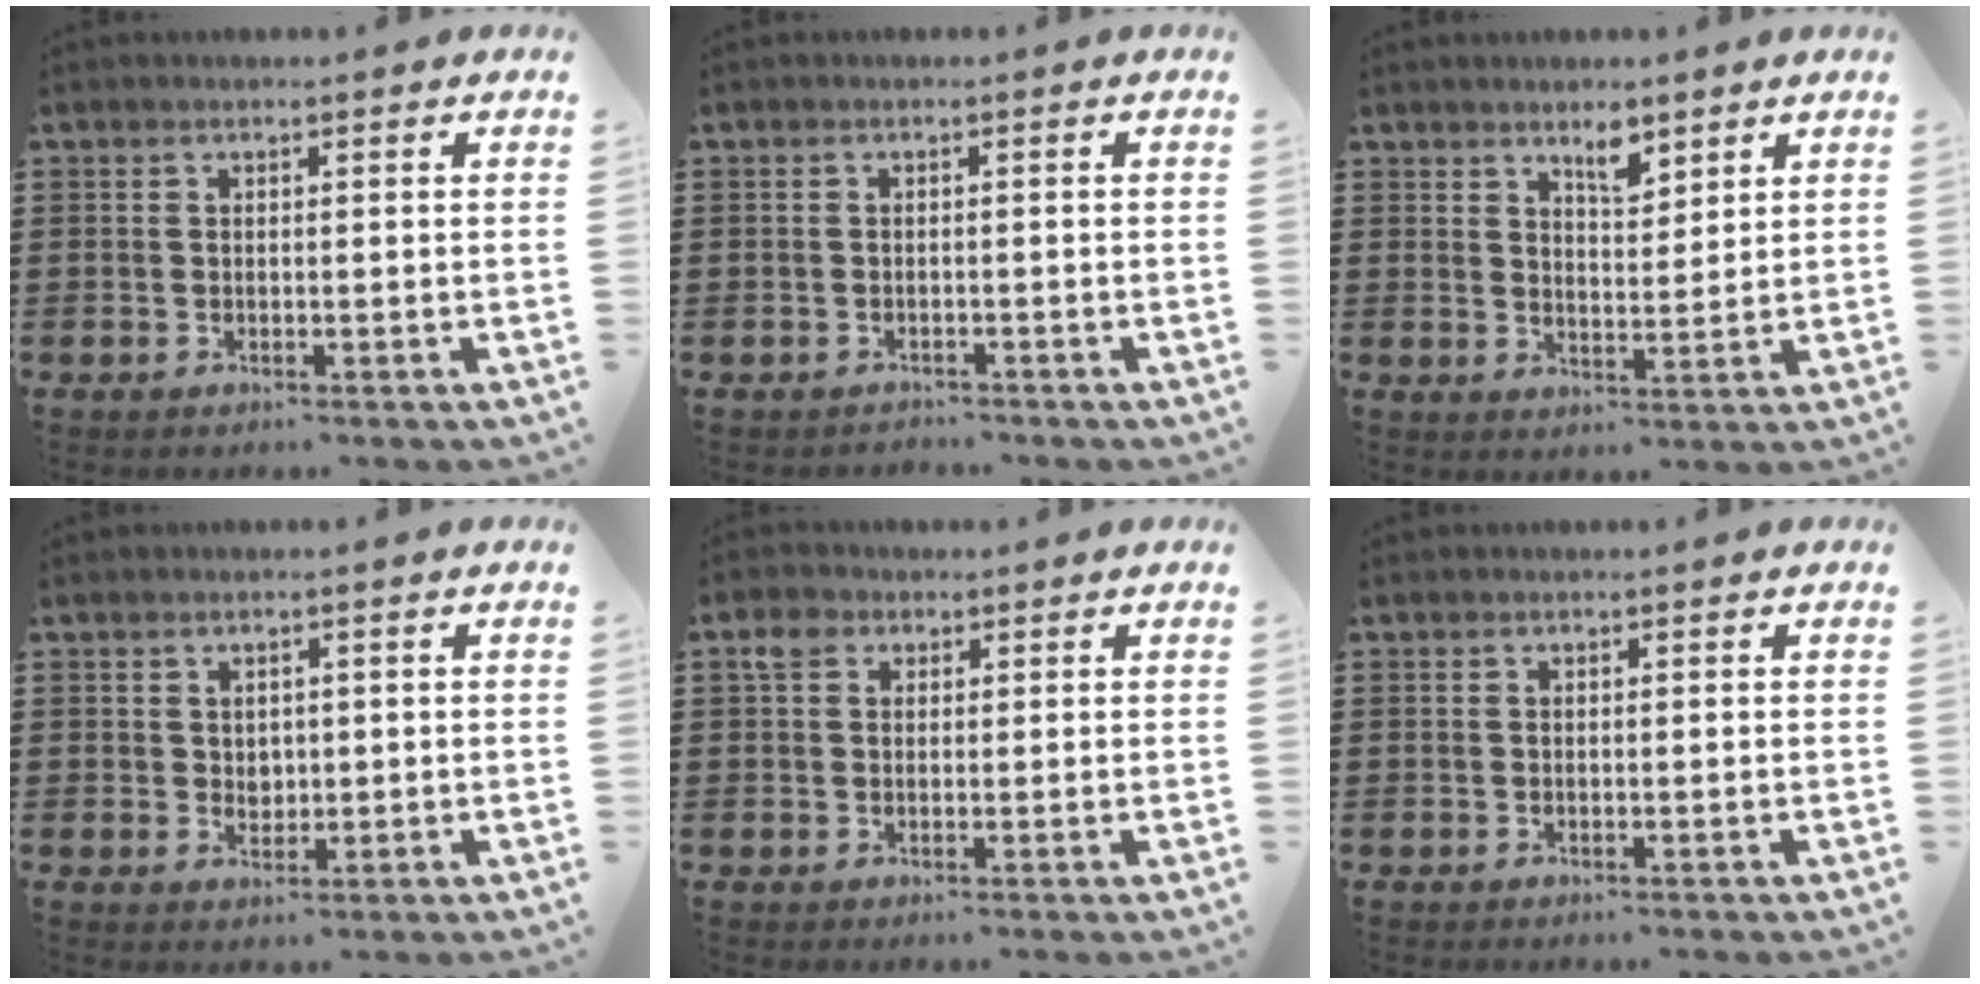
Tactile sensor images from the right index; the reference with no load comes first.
{"total": 0.9, "force": [-0.8, 0.4, -0.1], "torque": [0.000, 0.004, -0.020]}
{"total": 3.6, "force": [2.9, 1.3, 1.8], "torque": [-0.025, -0.003, 0.049]}
{"total": 1.7, "force": [0.7, 1.5, 0.6], "torque": [-0.017, 0.007, 0.012]}
{"total": 2.7, "force": [1.3, 2.1, 1.3], "torque": [-0.032, 0.009, 0.022]}
{"total": 0.0}